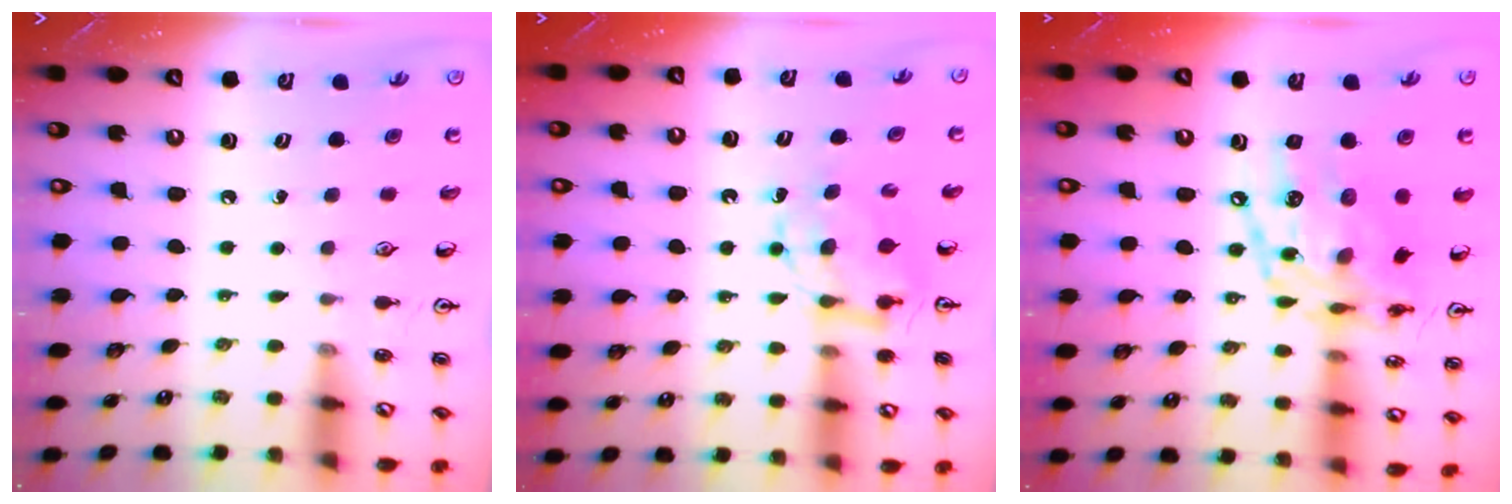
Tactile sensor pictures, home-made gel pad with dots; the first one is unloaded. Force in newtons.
{"total": 6.6, "press": 6.6, "slide": 0.3}
{"total": 16.6, "press": 16.6, "slide": 1.4}